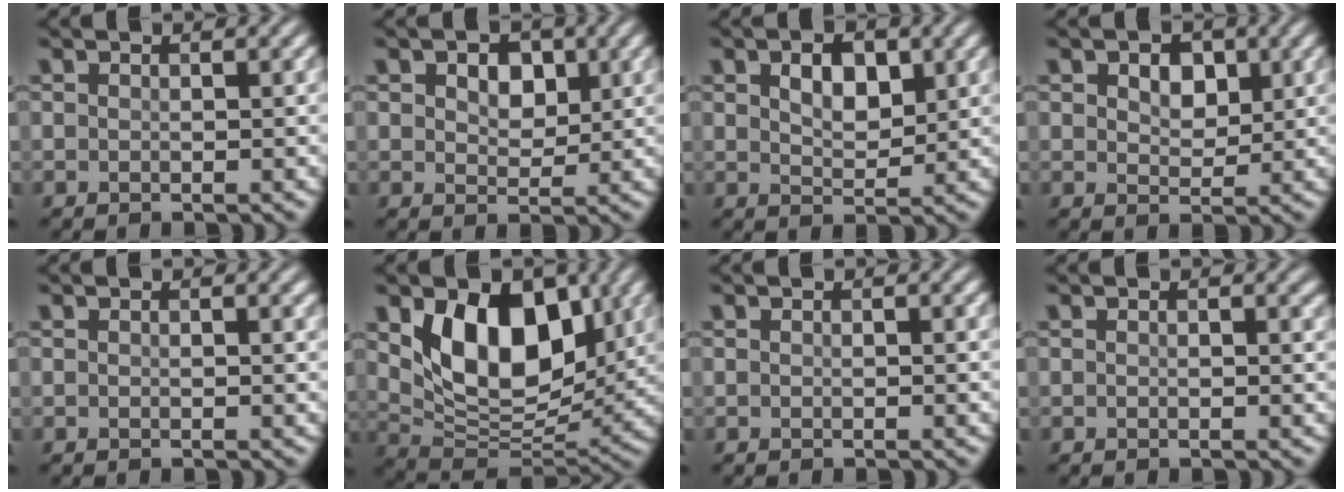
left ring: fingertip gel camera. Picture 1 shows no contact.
{"total": 3.7, "force": [1.4, 2.4, 2.4], "torque": [-0.034, 0.006, 0.011]}
{"total": 3.7, "force": [1.4, 2.1, 2.8], "torque": [-0.048, 0.002, 0.024]}
{"total": 3.2, "force": [1.2, 2.1, 2.1], "torque": [-0.034, 0.004, 0.013]}
{"total": 0.6, "force": [0.4, 0.1, 0.4], "torque": [-0.002, 0.004, 0.005]}
{"total": 9.8, "force": [3.1, 6.0, 7.0], "torque": [-0.115, -0.019, 0.052]}
{"total": 0.0}
{"total": 0.5, "force": [0.4, 0.1, 0.3], "torque": [-0.002, 0.002, 0.005]}